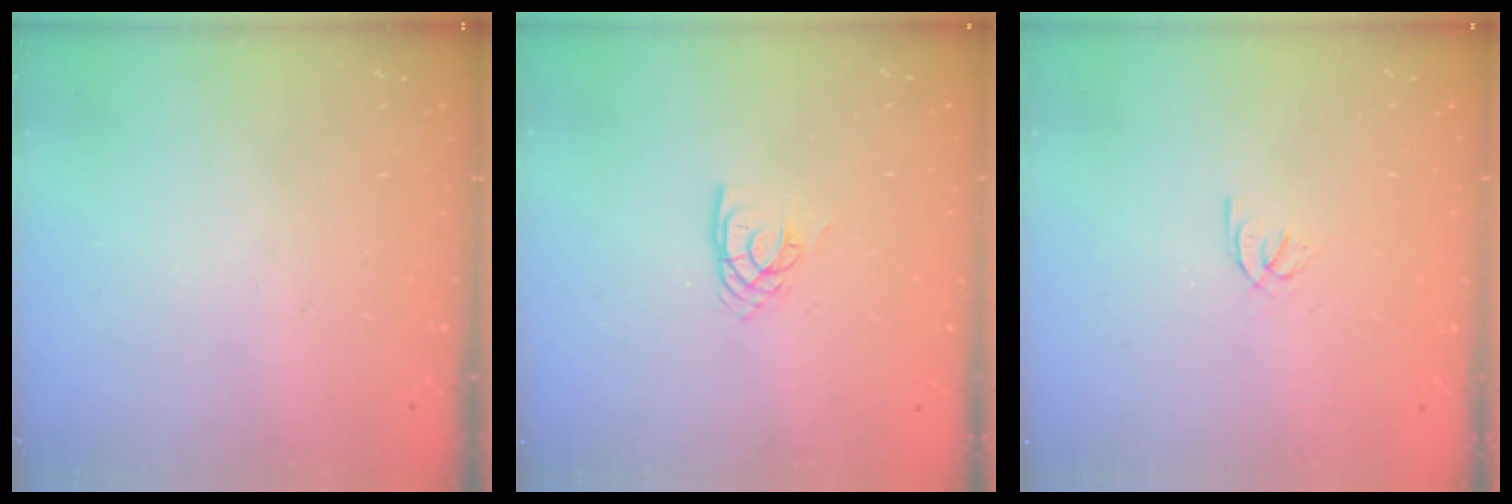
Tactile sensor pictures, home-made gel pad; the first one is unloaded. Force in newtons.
{"total": 5.1, "press": 5.1, "slide": 0.4}
{"total": 2.2, "press": 2.2, "slide": 0.2}